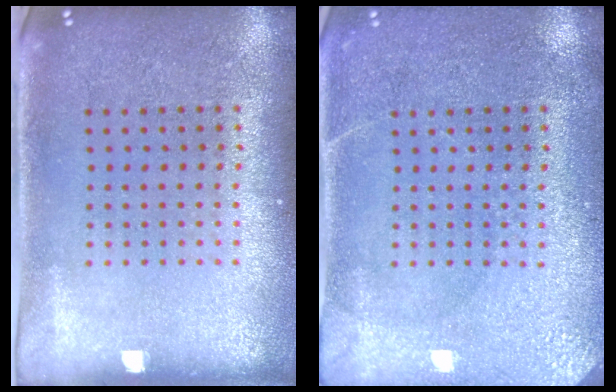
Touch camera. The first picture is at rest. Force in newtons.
{"total": 3.6, "press": 3.6, "slide": 0.4}